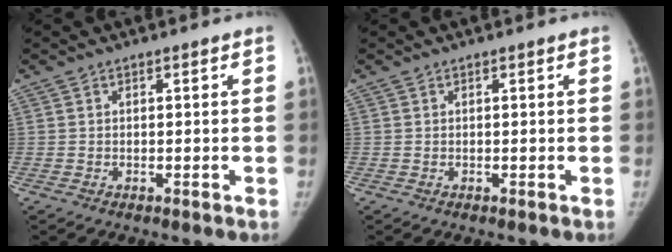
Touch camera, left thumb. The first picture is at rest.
{"total": 0.0}